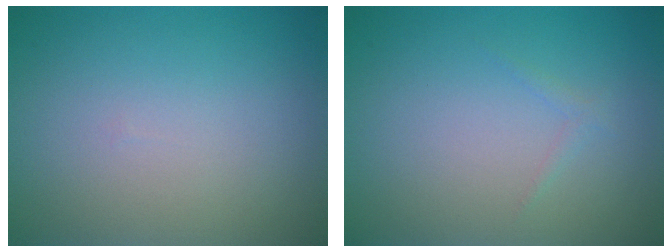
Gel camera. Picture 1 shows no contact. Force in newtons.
{"total": 0.6, "press": 0.6, "slide": 0.0}